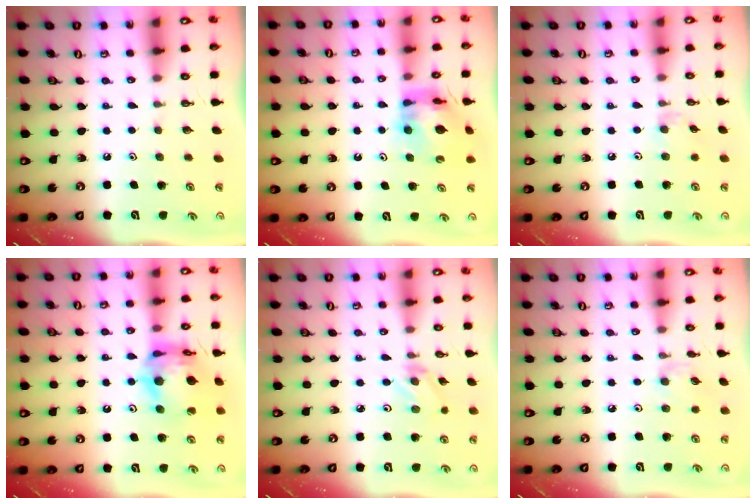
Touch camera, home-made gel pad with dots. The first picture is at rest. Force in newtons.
{"total": 11.1, "press": 11.0, "slide": 1.3}
{"total": 3.7, "press": 3.6, "slide": 0.6}
{"total": 15.6, "press": 15.5, "slide": 1.8}
{"total": 2.0, "press": 1.9, "slide": 0.3}
{"total": 2.7, "press": 2.7, "slide": 0.4}